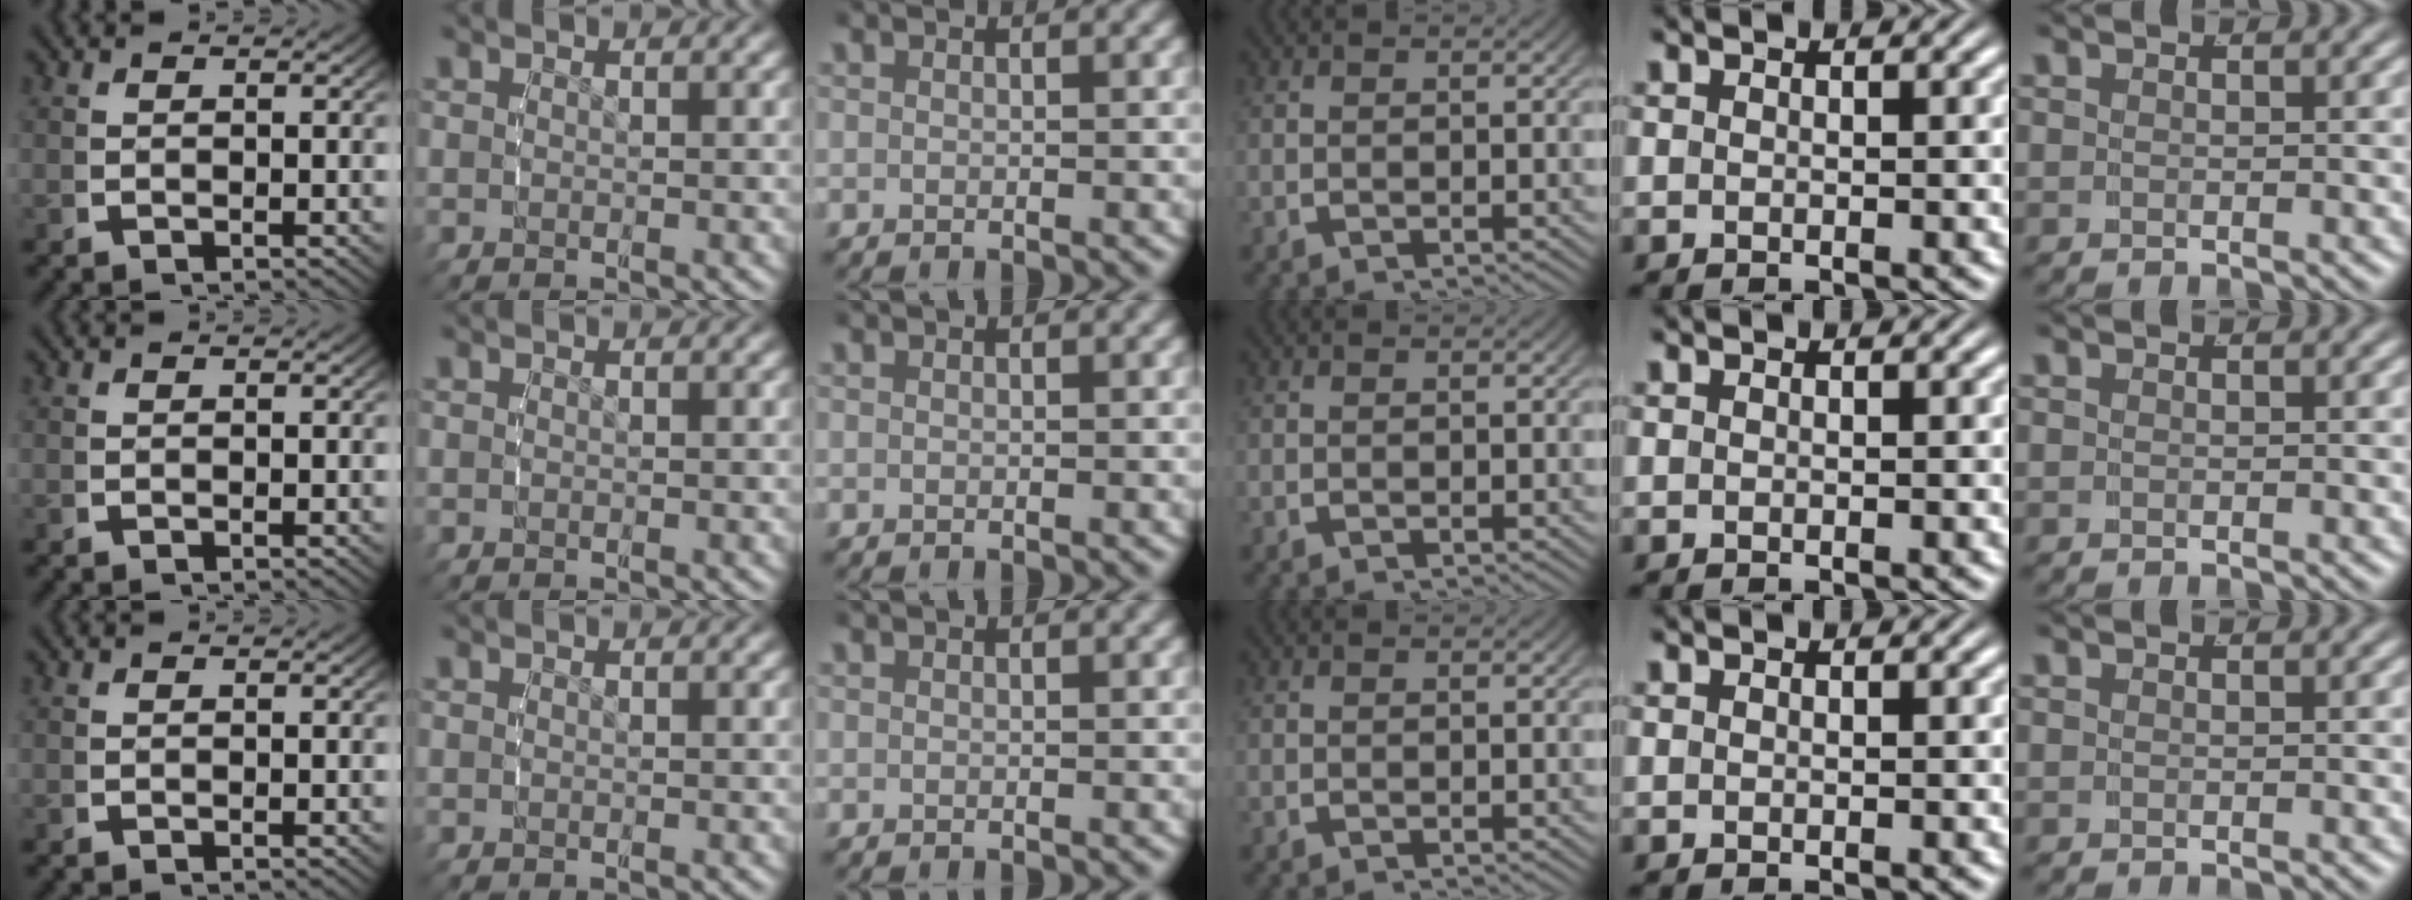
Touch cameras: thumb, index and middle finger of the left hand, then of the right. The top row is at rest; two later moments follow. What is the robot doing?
{"motion": "reach", "object": "paper towel"}